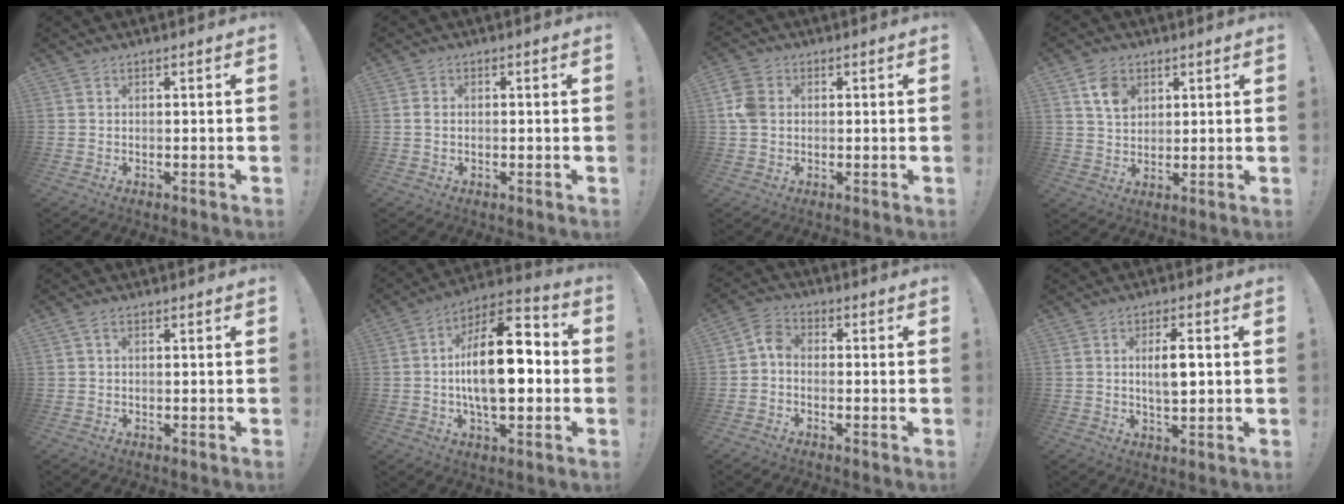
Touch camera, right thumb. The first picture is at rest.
{"total": 1.4, "force": [-0.1, 0.9, 1.0], "torque": [-0.018, 0.005, -0.001]}
{"total": 6.9, "force": [0.7, 5.4, 4.1], "torque": [-0.087, 0.009, 0.016]}
{"total": 7.7, "force": [3.8, 5.7, 3.5], "torque": [-0.046, -0.012, 0.071]}
{"total": 1.6, "force": [0.6, 0.8, 1.2], "torque": [-0.016, 0.000, 0.009]}
{"total": 19.8, "force": [-0.8, 9.5, 17.4], "torque": [-0.283, 0.007, -0.019]}
{"total": 4.7, "force": [-1.3, 3.3, 3.1], "torque": [-0.060, 0.018, -0.022]}
{"total": 6.1, "force": [0.9, 2.2, 5.7], "torque": [-0.091, -0.006, 0.008]}